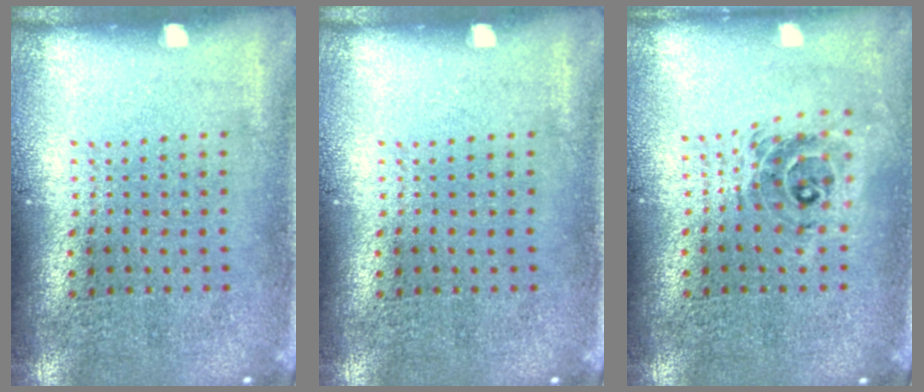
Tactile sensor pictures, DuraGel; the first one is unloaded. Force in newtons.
{"total": 0.0}
{"total": 0.7, "press": 0.7, "slide": 0.1}